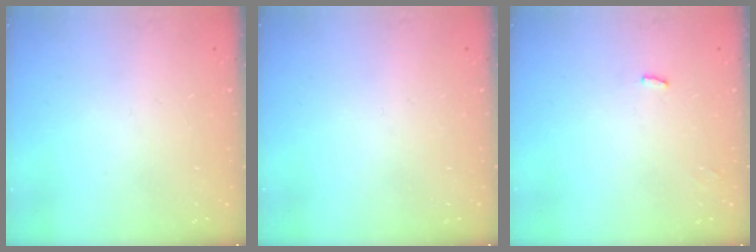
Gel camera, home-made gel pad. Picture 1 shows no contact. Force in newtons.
{"total": 0.0}
{"total": 3.3, "press": 3.3, "slide": 0.1}